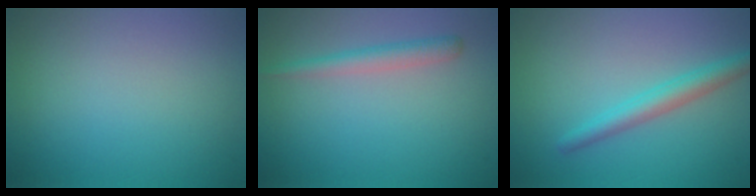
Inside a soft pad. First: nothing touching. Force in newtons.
{"total": 1.9, "press": 1.9, "slide": 0.0}
{"total": 2.7, "press": 2.7, "slide": 0.1}